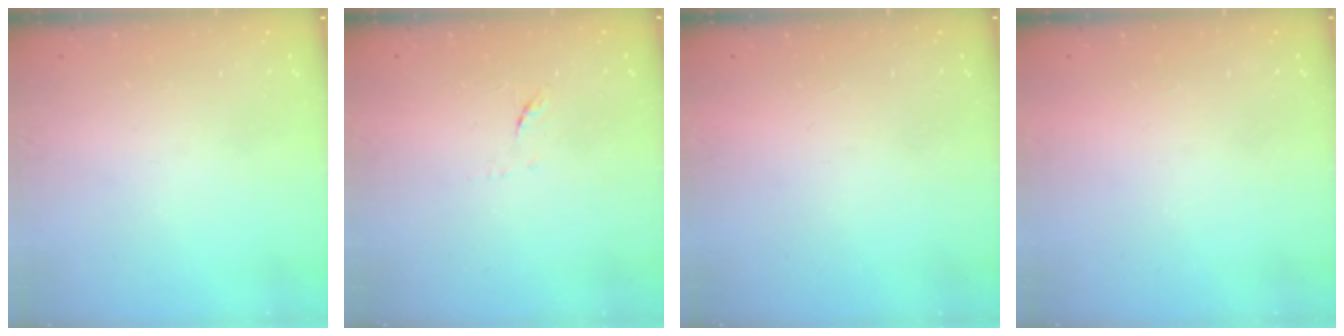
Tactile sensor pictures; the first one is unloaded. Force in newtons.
{"total": 5.4, "press": 5.3, "slide": 0.9}
{"total": 1.7, "press": 1.7, "slide": 0.1}
{"total": 1.6, "press": 1.6, "slide": 0.1}